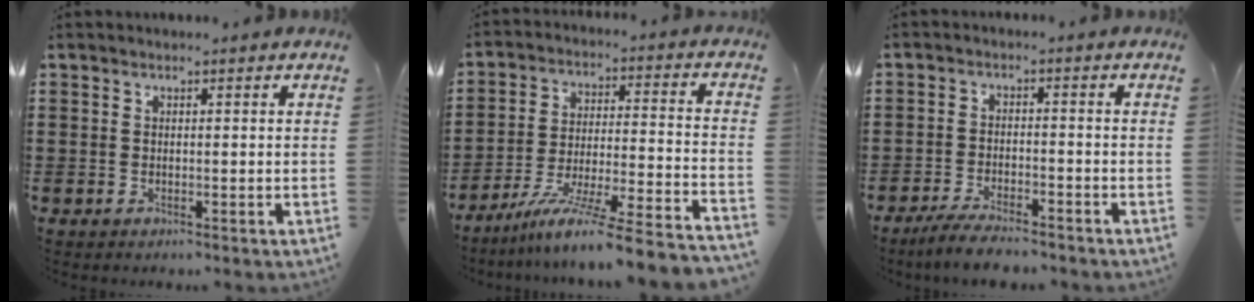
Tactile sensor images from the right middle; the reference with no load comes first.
{"total": 9.9, "force": [-8.1, -0.8, 5.7], "torque": [-0.099, -0.009, -0.163]}
{"total": 4.3, "force": [-3.9, 0.3, 1.6], "torque": [-0.041, -0.003, -0.081]}